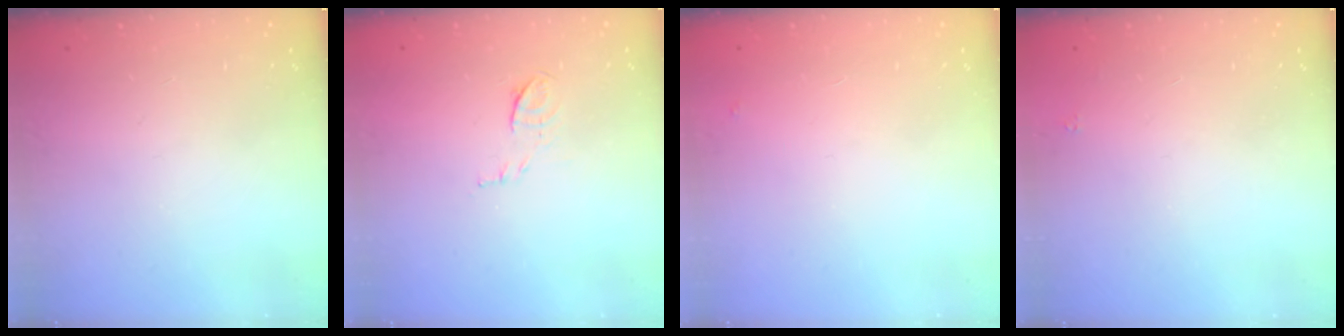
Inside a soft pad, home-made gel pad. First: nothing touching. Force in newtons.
{"total": 6.5, "press": 6.4, "slide": 1.1}
{"total": 3.8, "press": 3.8, "slide": 0.2}
{"total": 1.6, "press": 1.5, "slide": 0.2}